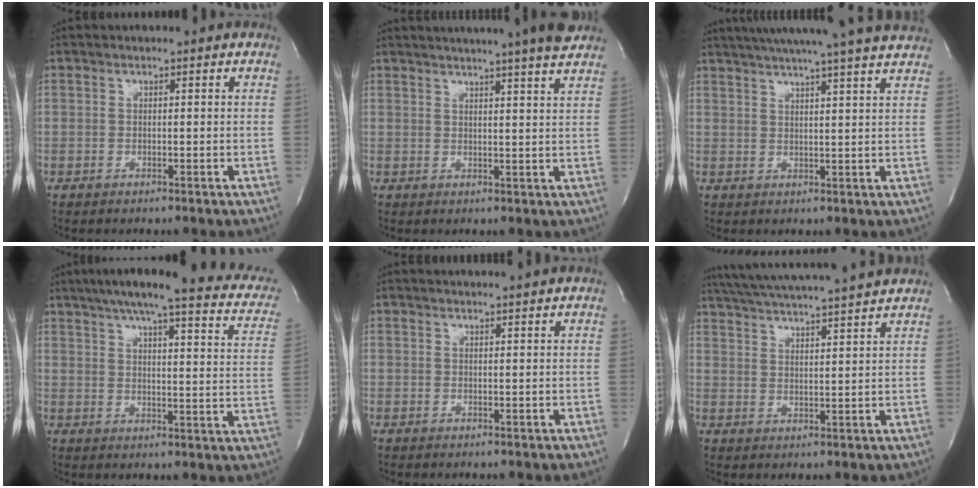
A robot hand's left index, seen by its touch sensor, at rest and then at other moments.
{"total": 12.7, "force": [11.2, -0.8, 6.0], "torque": [-0.103, -0.009, 0.131]}
{"total": 20.2, "force": [17.9, -0.7, 9.5], "torque": [-0.158, -0.001, 0.232]}
{"total": 22.9, "force": [18.3, 3.4, 13.4], "torque": [-0.184, 0.002, 0.214]}
{"total": 3.0, "force": [2.8, -0.8, 0.9], "torque": [-0.012, 0.002, 0.034]}
{"total": 16.8, "force": [15.3, -0.5, 7.1], "torque": [-0.135, 0.010, 0.222]}